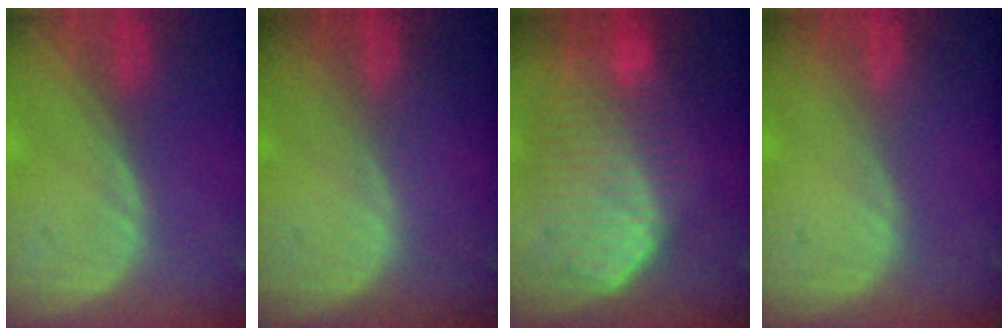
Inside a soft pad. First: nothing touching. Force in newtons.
{"total": 0.0}
{"total": 10.7, "press": 9.4, "slide": 5.2}
{"total": 0.0}